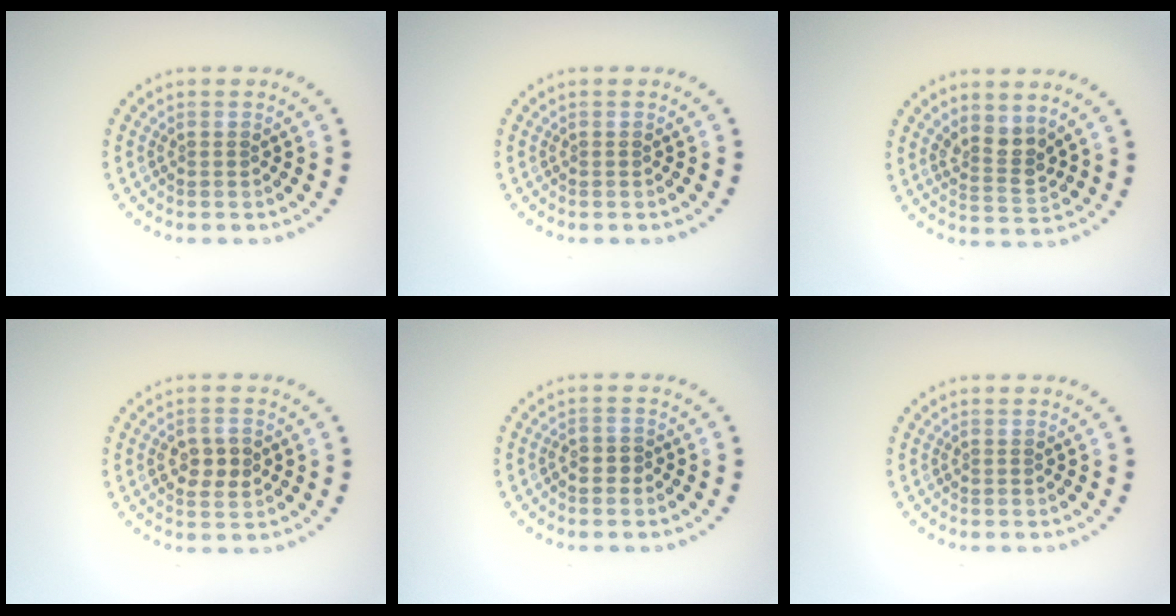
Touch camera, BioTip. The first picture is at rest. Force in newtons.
{"total": 0.0}
{"total": 2.9, "press": 2.4, "slide": 1.6}
{"total": 2.8, "press": 2.8, "slide": 0.1}
{"total": 1.0, "press": 0.8, "slide": 0.5}
{"total": 0.0}